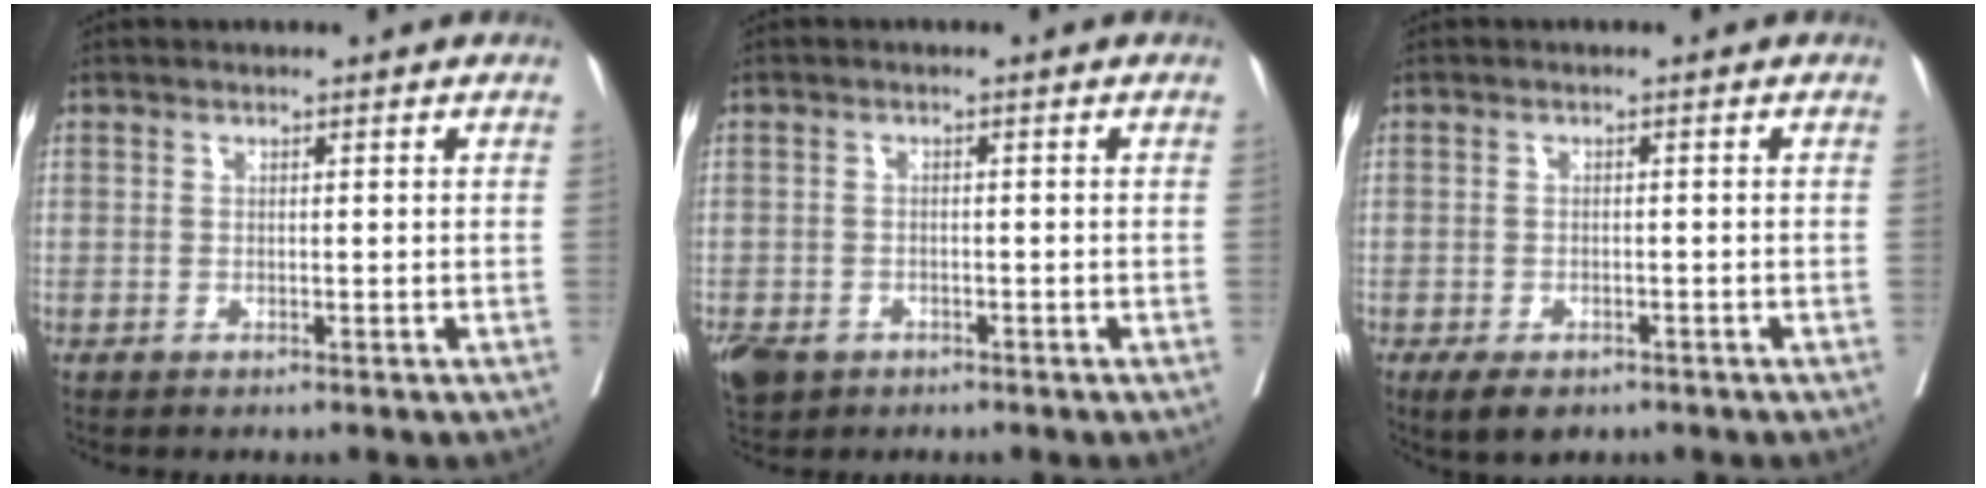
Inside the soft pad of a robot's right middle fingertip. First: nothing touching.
{"total": 7.2, "force": [-4.1, 5.2, 2.9], "torque": [-0.076, -0.007, -0.063]}
{"total": 4.8, "force": [-3.4, 2.4, 2.5], "torque": [-0.036, -0.005, -0.049]}